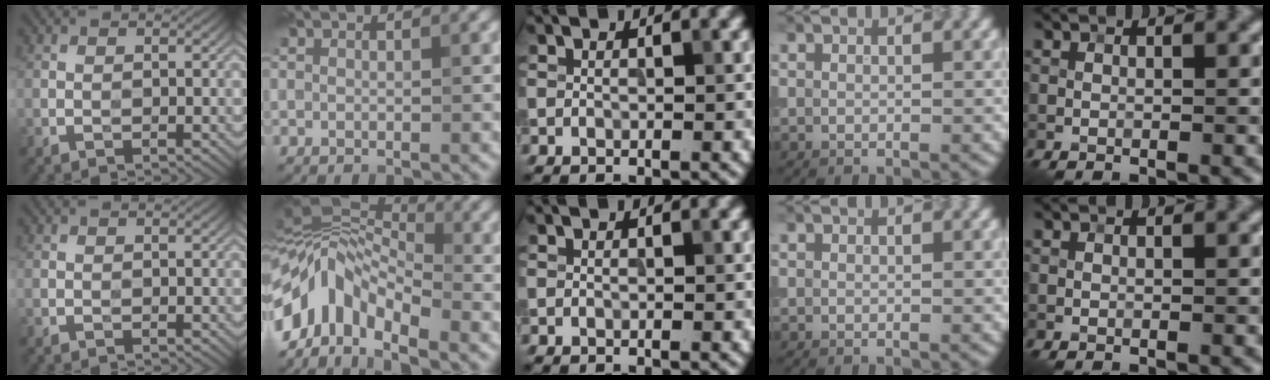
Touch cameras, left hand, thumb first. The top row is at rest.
{"index": {"total": 9.1, "force": [-3.5, 5.1, 6.7], "torque": [-0.114, 0.018, -0.086]}}